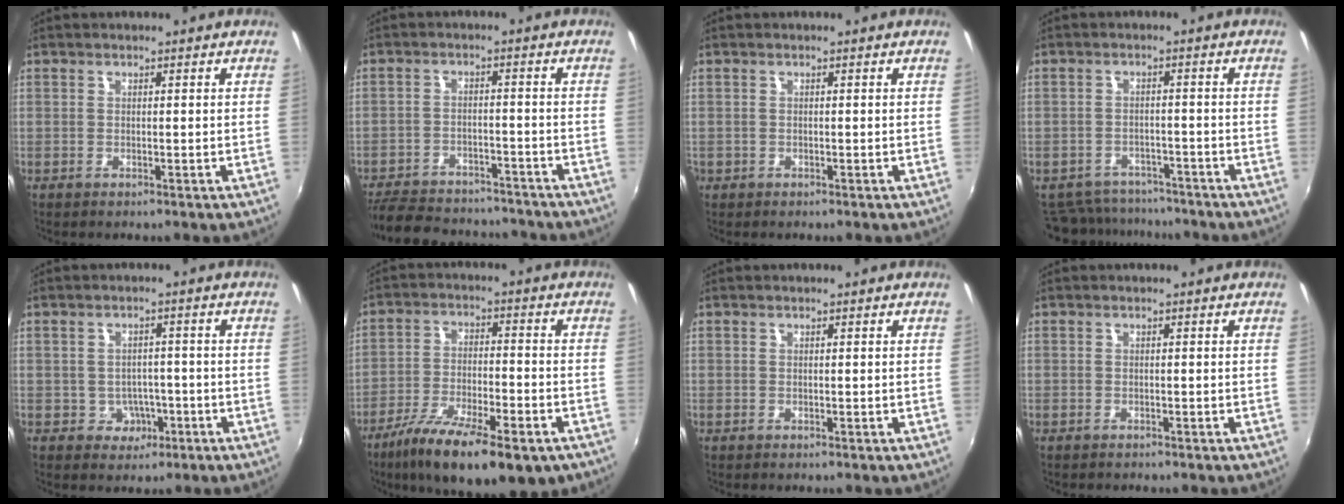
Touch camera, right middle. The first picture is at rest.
{"total": 18.5, "force": [-16.0, 6.4, 6.8], "torque": [-0.160, -0.001, -0.224]}
{"total": 0.9, "force": [-0.5, 0.8, 0.1], "torque": [-0.005, -0.002, -0.006]}
{"total": 9.7, "force": [-8.6, 4.0, 1.8], "torque": [-0.056, 0.001, -0.124]}
{"total": 4.1, "force": [-1.6, 3.6, 0.9], "torque": [-0.025, 0.008, -0.013]}
{"total": 19.5, "force": [-12.8, 6.1, 13.4], "torque": [-0.243, -0.051, -0.202]}
{"total": 0.0}
{"total": 0.8, "force": [-0.7, 0.3, 0.1], "torque": [-0.005, -0.003, -0.011]}